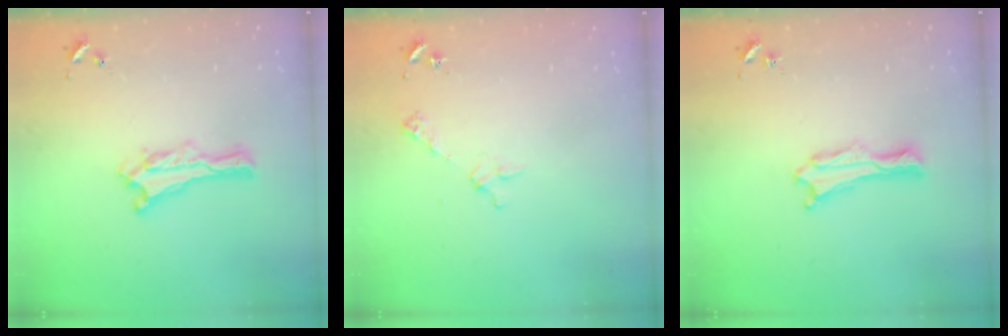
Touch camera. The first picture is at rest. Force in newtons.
{"total": 3.3, "press": 3.3, "slide": 0.2}
{"total": 0.8, "press": 0.7, "slide": 0.2}